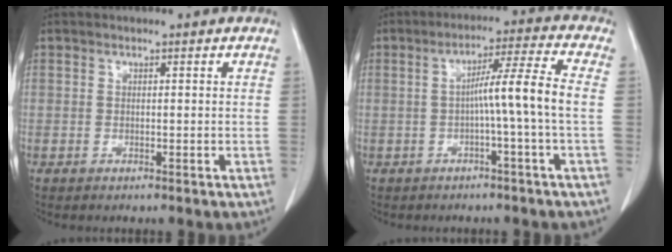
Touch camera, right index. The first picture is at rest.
{"total": 7.1, "force": [-0.8, -1.7, 6.8], "torque": [-0.116, 0.016, -0.011]}